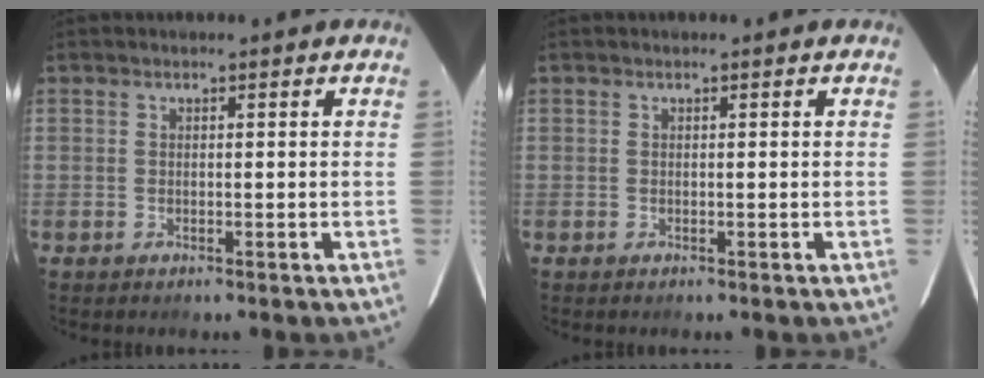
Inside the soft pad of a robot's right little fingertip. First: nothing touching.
{"total": 0.0}